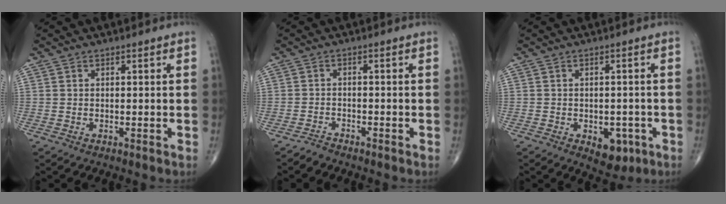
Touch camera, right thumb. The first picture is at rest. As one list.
[{"total": 1.7, "force": [-1.7, 0.3, 0.0], "torque": [-0.003, 0.002, -0.034]}, {"total": 5.9, "force": [-2.3, 3.7, 4.0], "torque": [-0.027, 0.008, -0.021]}]